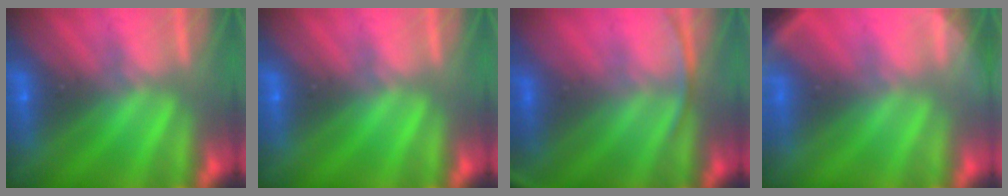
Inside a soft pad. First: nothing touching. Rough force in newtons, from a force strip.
{"total": 0.0}
{"total": 2.2}
{"total": 3.3}